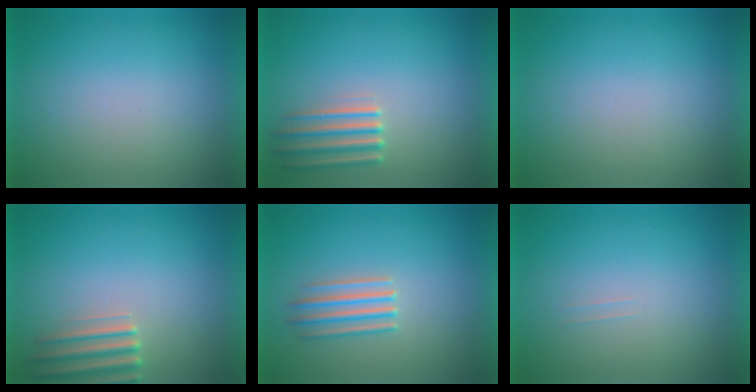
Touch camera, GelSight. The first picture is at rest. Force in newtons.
{"total": 2.2}
{"total": 1.2}
{"total": 2.8}
{"total": 2.9}
{"total": 1.2}